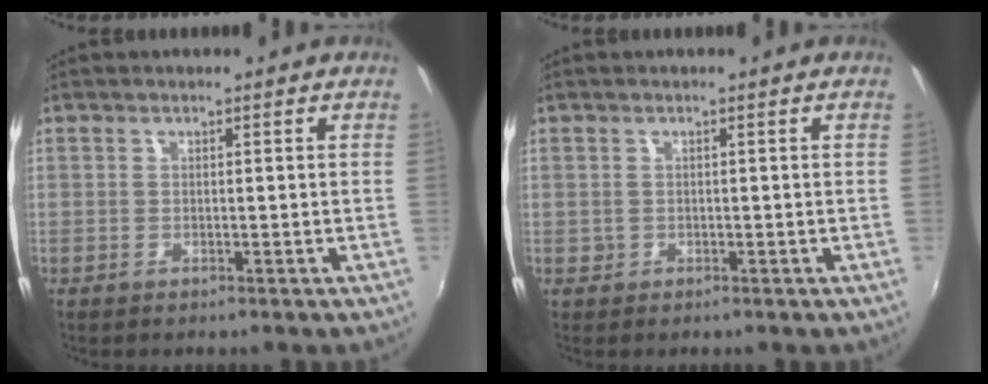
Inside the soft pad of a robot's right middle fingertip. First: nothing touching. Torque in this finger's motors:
{"motor_torque": [0.09, -0.16, 0.04, 0.01]}